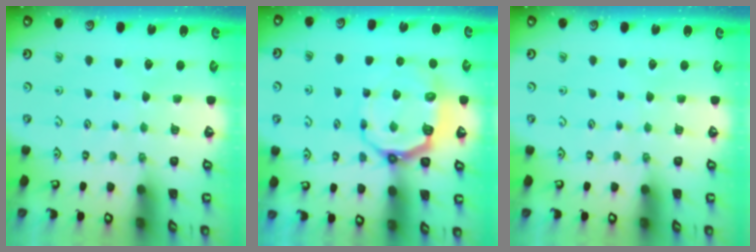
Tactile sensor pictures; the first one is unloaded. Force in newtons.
{"total": 9.1, "press": 8.1, "slide": 4.2}
{"total": 0.0}